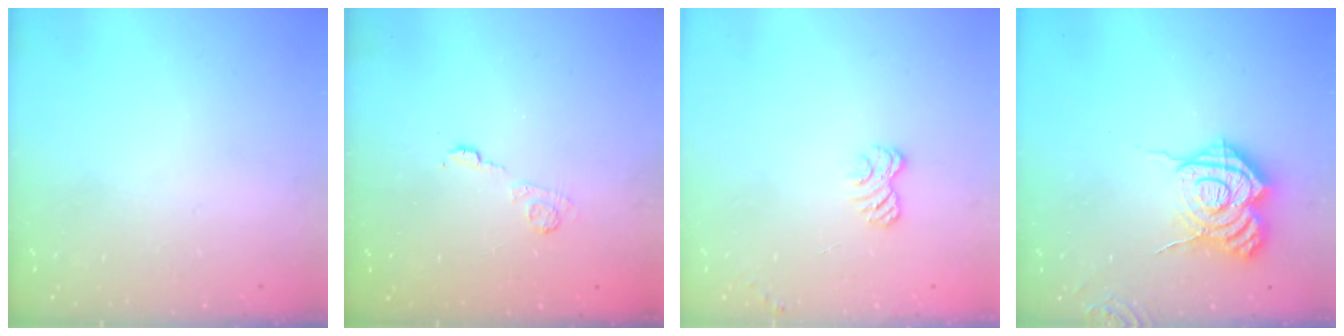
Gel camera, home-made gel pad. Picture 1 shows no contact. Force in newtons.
{"total": 3.9, "press": 3.7, "slide": 1.3}
{"total": 2.8, "press": 2.5, "slide": 1.3}
{"total": 15.7, "press": 15.6, "slide": 1.9}